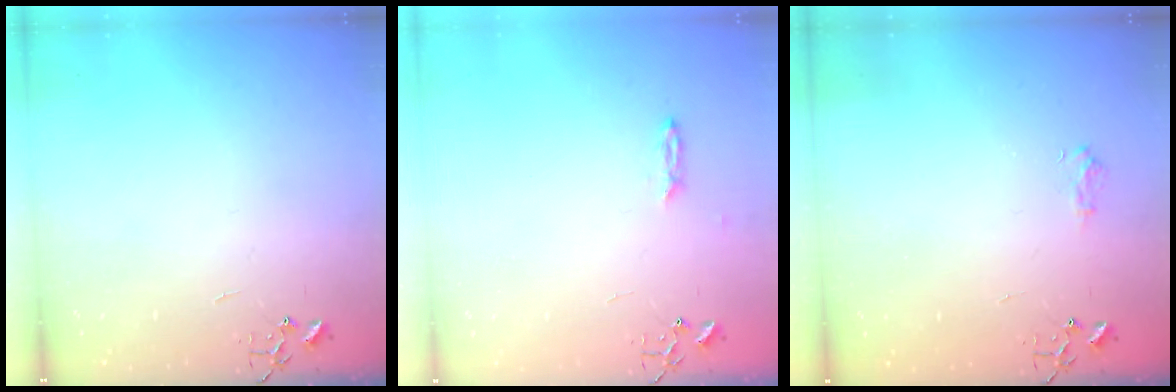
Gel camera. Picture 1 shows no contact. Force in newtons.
{"total": 2.3, "press": 2.2, "slide": 0.4}
{"total": 6.6, "press": 6.6, "slide": 0.8}